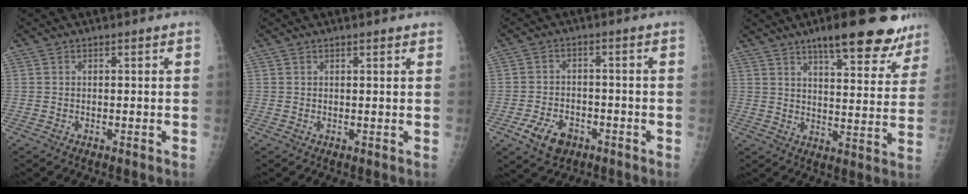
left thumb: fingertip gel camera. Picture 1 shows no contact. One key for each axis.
{"total": 1.4, "fx": 1.0, "fy": 0.2, "fz": 0.9, "tx": -0.010, "ty": -0.001, "tz": 0.013}
{"total": 6.8, "fx": -3.6, "fy": 4.4, "fz": 3.7, "tx": -0.056, "ty": 0.020, "tz": -0.057}
{"total": 18.4, "fx": 13.2, "fy": 5.1, "fz": 11.8, "tx": -0.117, "ty": -0.054, "tz": 0.176}